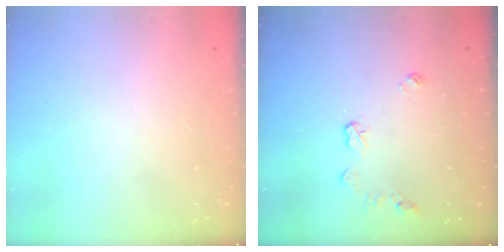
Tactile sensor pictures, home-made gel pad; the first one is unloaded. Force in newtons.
{"total": 6.1, "press": 6.0, "slide": 0.6}